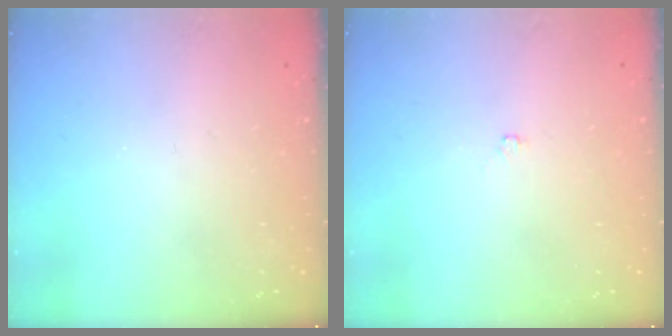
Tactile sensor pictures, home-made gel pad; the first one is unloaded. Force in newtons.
{"total": 4.0, "press": 3.9, "slide": 0.9}